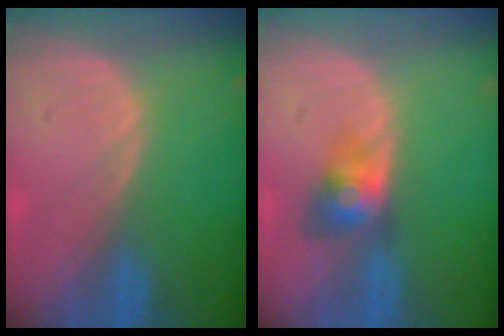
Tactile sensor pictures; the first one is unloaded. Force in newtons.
{"total": 4.0, "press": 4.0, "slide": 0.3}